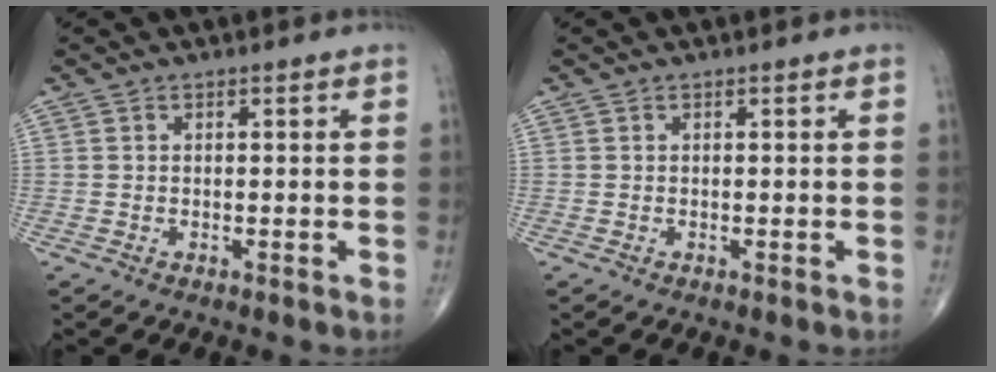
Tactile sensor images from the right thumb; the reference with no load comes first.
{"total": 0.0}